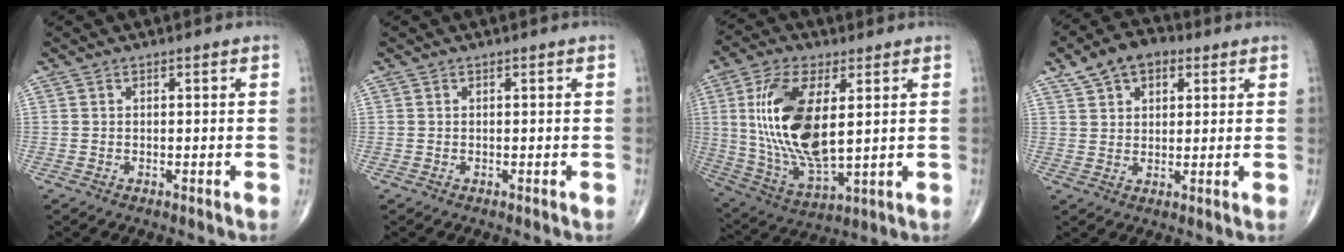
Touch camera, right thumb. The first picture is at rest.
{"total": 0.0}
{"total": 19.0, "force": [3.3, 8.4, 16.8], "torque": [-0.335, -0.021, 0.071]}
{"total": 9.1, "force": [4.5, 5.7, 5.5], "torque": [-0.070, 0.003, 0.071]}